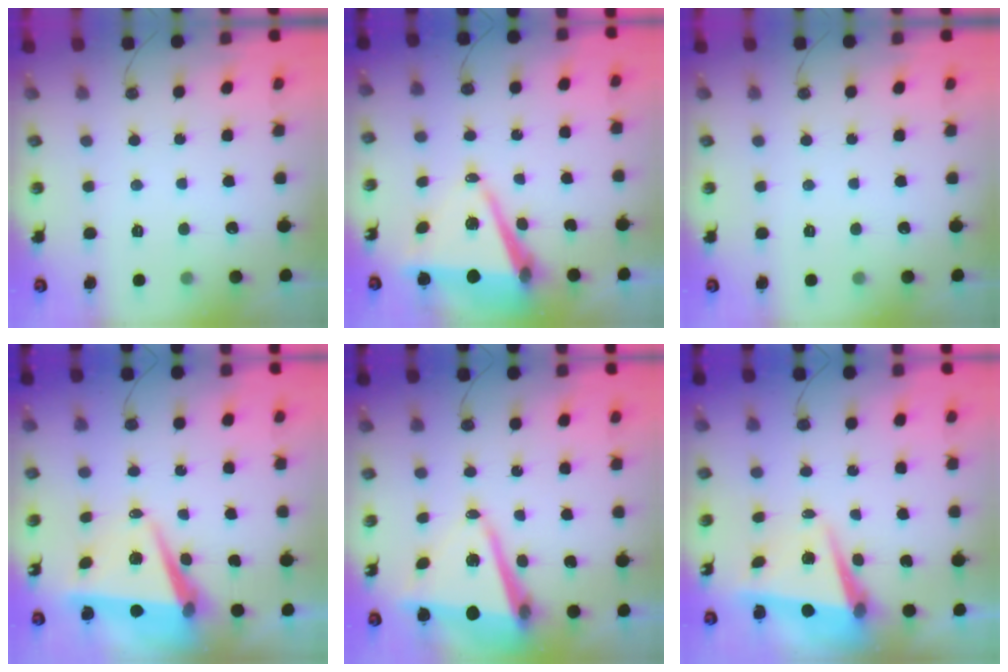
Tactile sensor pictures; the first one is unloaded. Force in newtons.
{"total": 9.8, "press": 8.9, "slide": 4.1}
{"total": 0.0}
{"total": 8.0, "press": 6.8, "slide": 4.1}
{"total": 10.3, "press": 9.8, "slide": 3.1}
{"total": 7.5, "press": 7.2, "slide": 2.2}